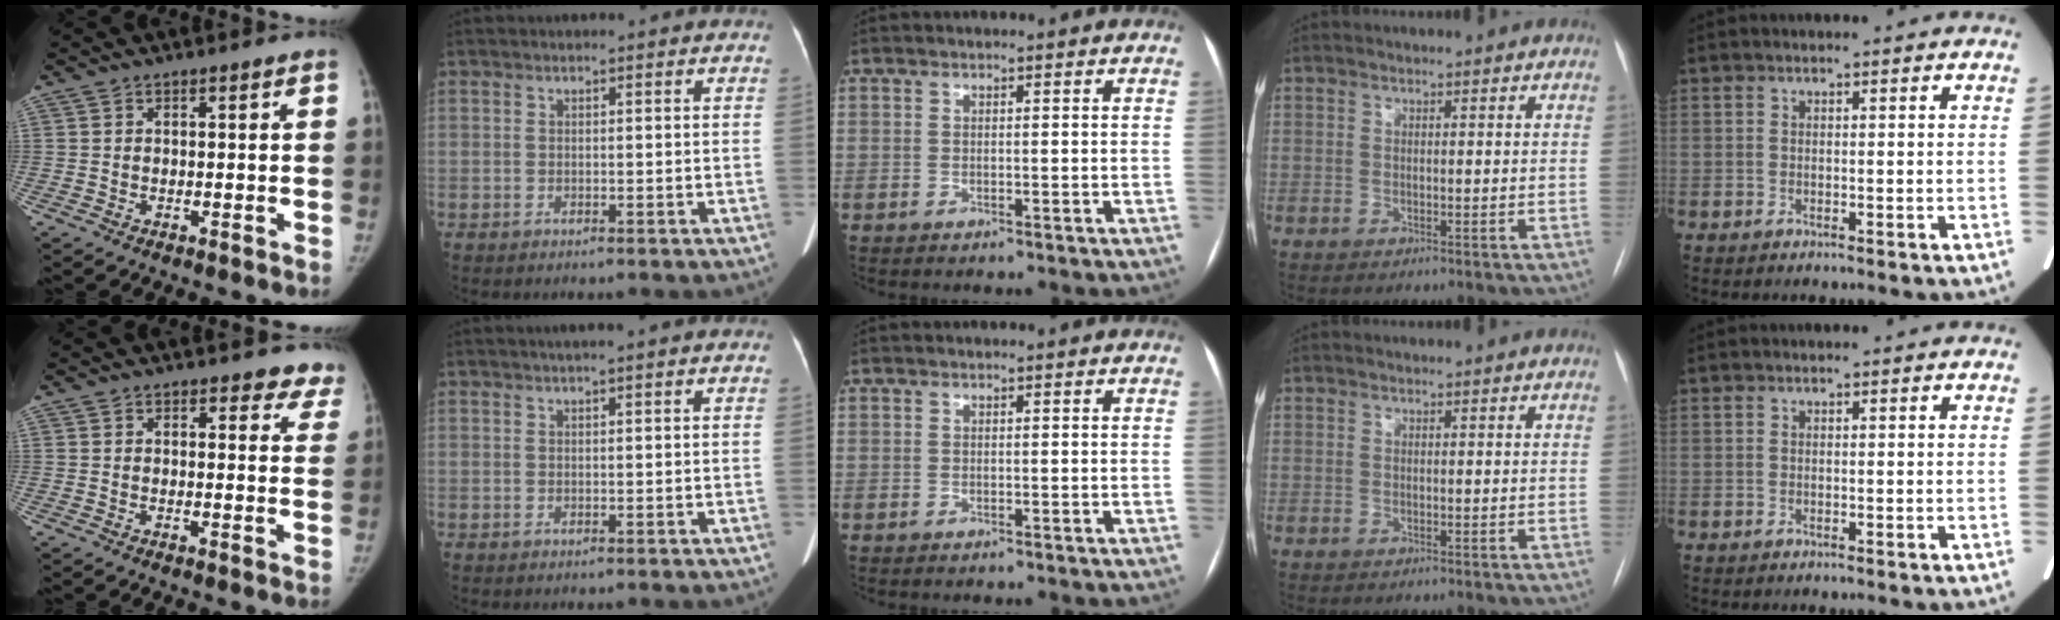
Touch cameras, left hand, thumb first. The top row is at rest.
{"thumb": {"total": 6.8, "force": [6.2, 2.9, 0.6], "torque": [0.051, -0.027, 0.039]}, "index": {"total": 2.0, "force": [1.3, -0.1, 1.6], "torque": [-0.028, 0.018, 0.020]}}